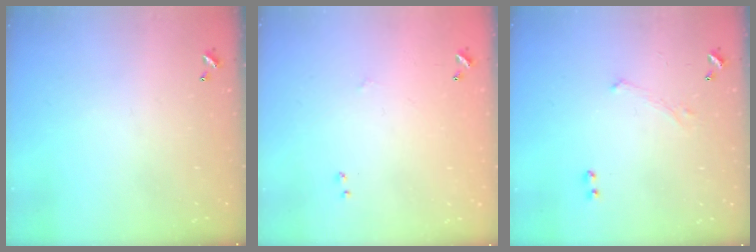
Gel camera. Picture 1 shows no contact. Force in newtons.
{"total": 6.7, "press": 6.6, "slide": 0.6}
{"total": 1.6, "press": 1.5, "slide": 0.6}